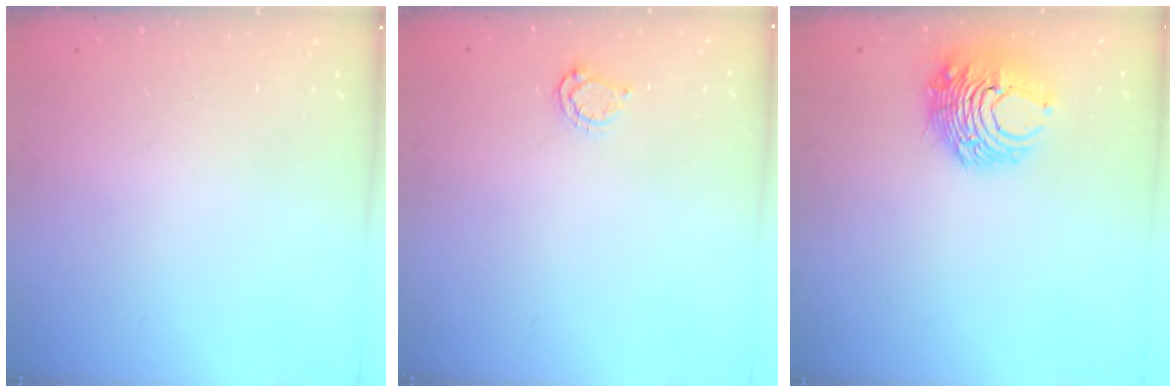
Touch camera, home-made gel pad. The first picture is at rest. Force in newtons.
{"total": 4.4, "press": 4.4, "slide": 0.5}
{"total": 10.7, "press": 10.7, "slide": 0.6}